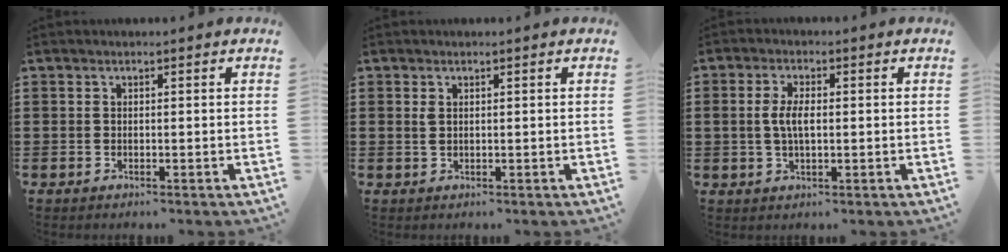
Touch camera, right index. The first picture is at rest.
{"total": 1.1, "force": [0.4, 0.6, 0.9], "torque": [-0.019, 0.003, 0.007]}
{"total": 4.0, "force": [0.1, 1.8, 3.6], "torque": [-0.087, 0.000, -0.004]}